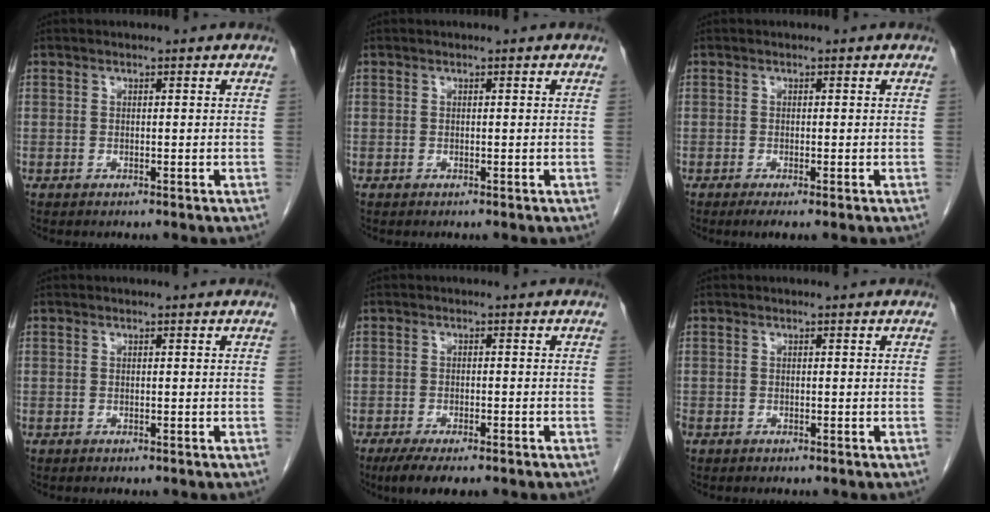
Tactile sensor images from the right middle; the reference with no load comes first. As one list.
[{"total": 0.0}, {"total": 1.9, "force": [-1.1, 0.1, 1.5], "torque": [-0.027, -0.006, -0.018]}, {"total": 0.0}, {"total": 6.3, "force": [-4.5, 1.5, 4.1], "torque": [-0.064, -0.013, -0.067]}, {"total": 0.9, "force": [-0.5, 0.7, 0.3], "torque": [-0.009, 0.001, -0.009]}]